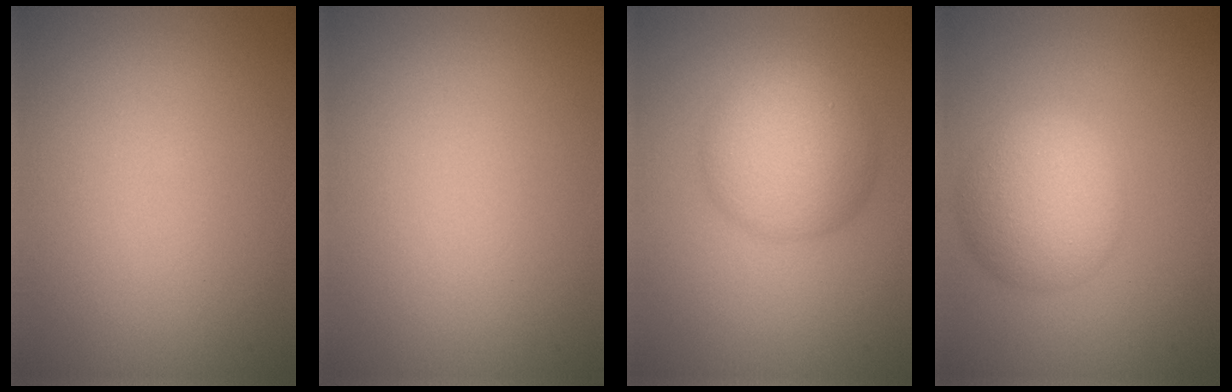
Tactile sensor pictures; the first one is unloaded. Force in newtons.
{"total": 0.0}
{"total": 6.5, "press": 6.5, "slide": 0.2}
{"total": 5.5, "press": 5.5, "slide": 0.1}